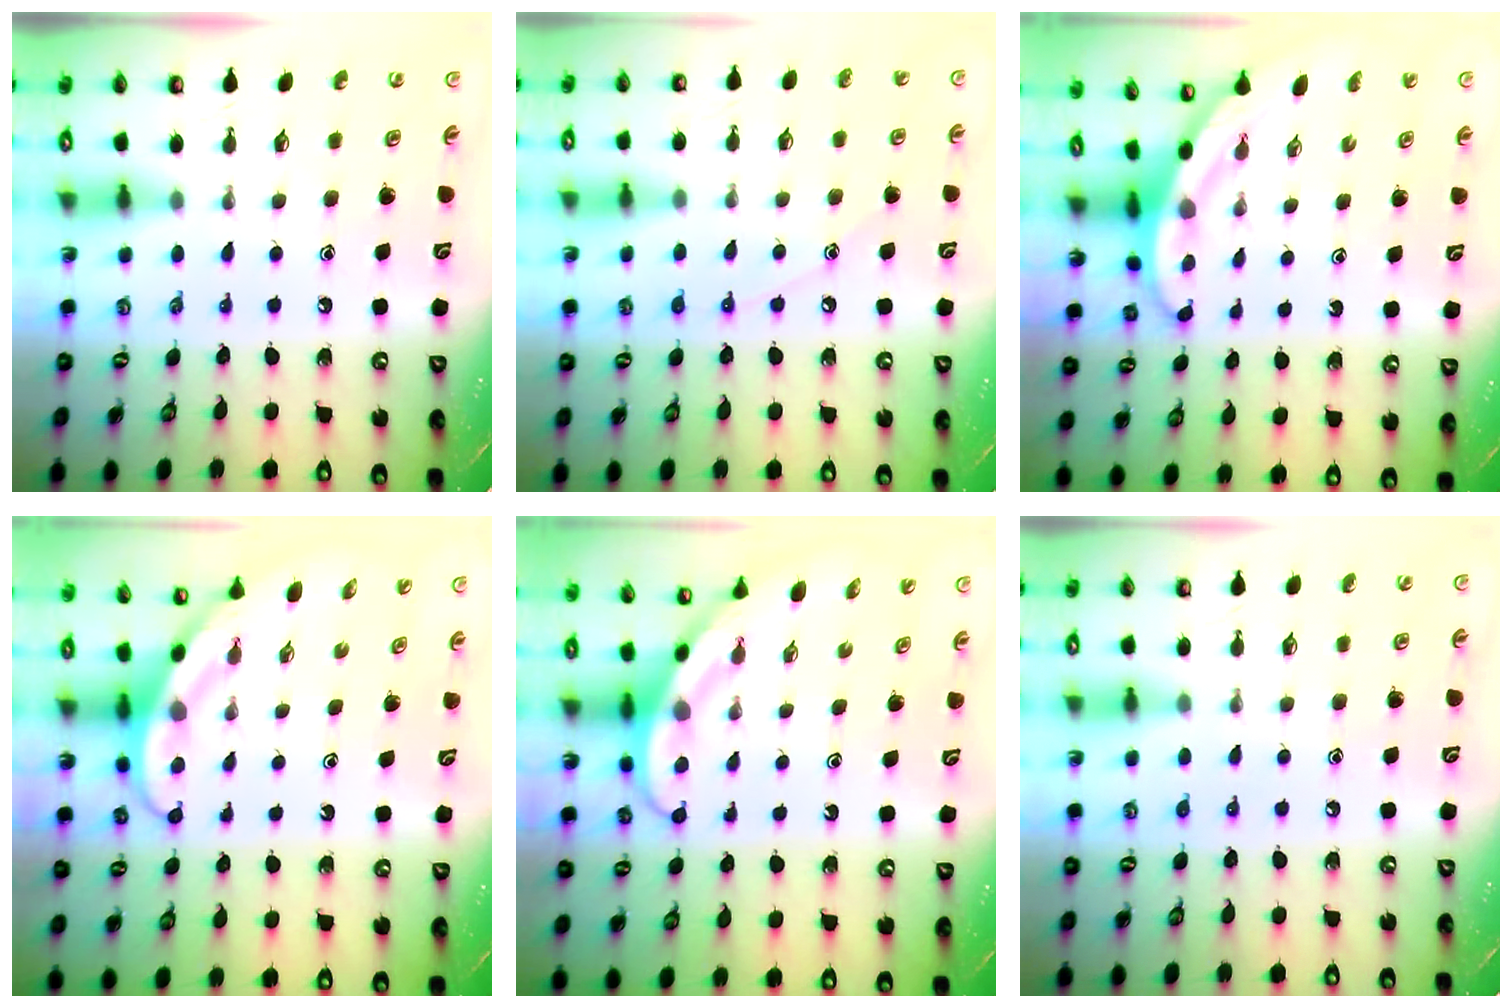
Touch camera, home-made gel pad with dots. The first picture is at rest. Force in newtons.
{"total": 6.8, "press": 6.7, "slide": 0.7}
{"total": 3.1, "press": 3.1, "slide": 0.2}
{"total": 3.8, "press": 3.8, "slide": 0.3}
{"total": 3.9, "press": 3.9, "slide": 0.3}
{"total": 4.0, "press": 3.9, "slide": 0.6}